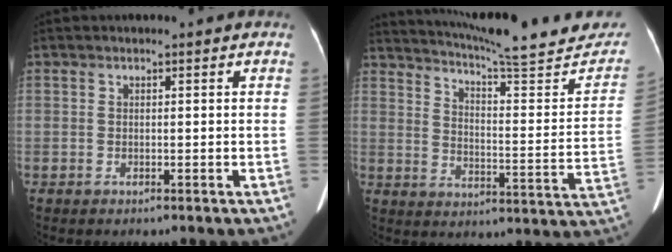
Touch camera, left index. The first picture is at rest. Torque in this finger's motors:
{"motor_torque": [-0.33, -1.81, 0.04, 0.07]}